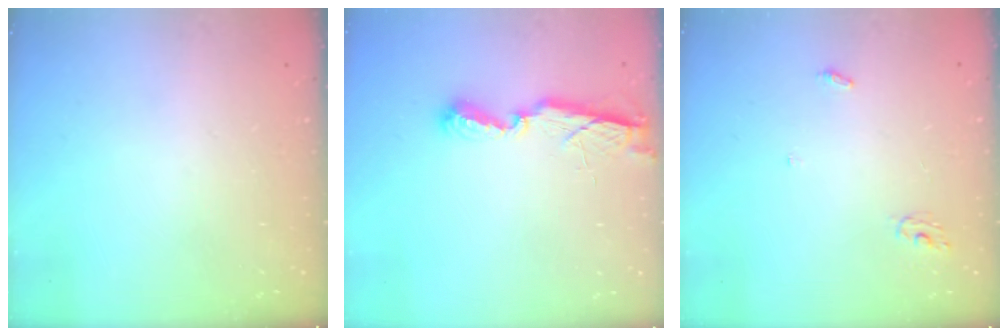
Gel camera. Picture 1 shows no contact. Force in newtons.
{"total": 6.7, "press": 6.7, "slide": 0.5}
{"total": 3.2, "press": 3.2, "slide": 0.2}